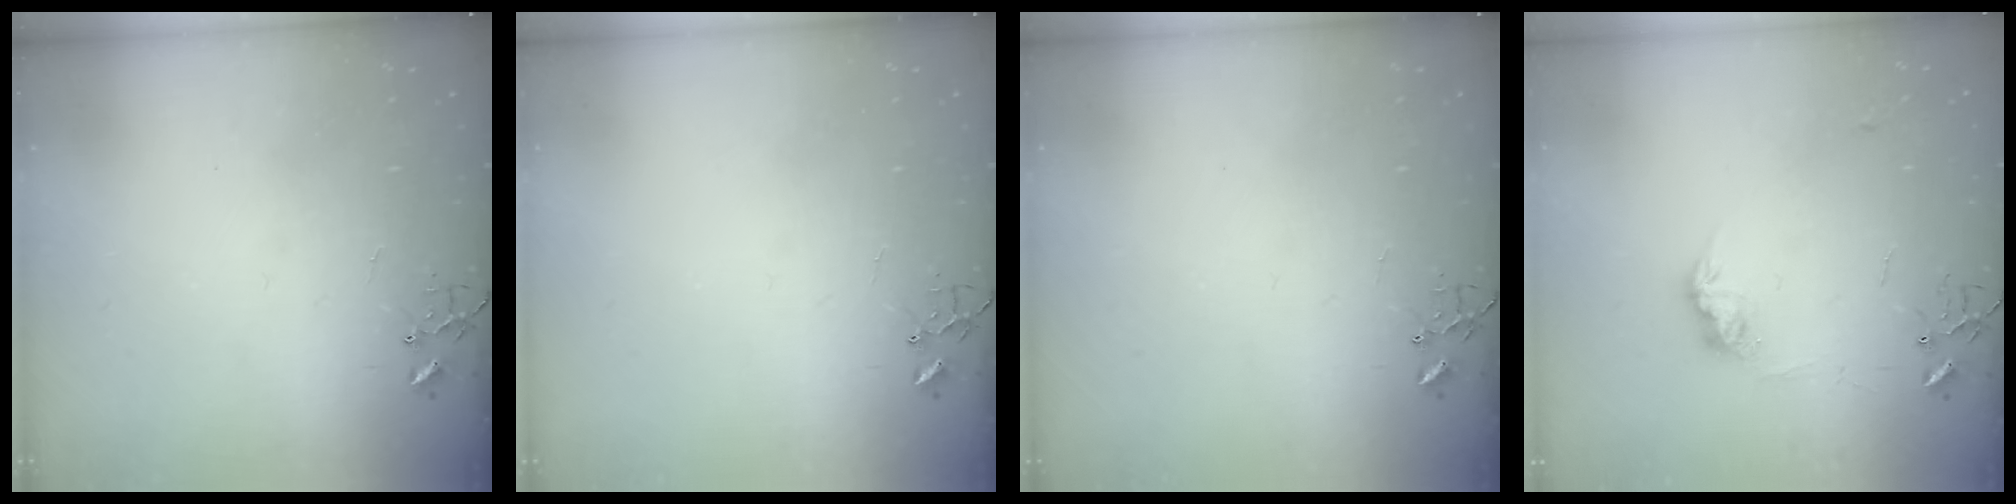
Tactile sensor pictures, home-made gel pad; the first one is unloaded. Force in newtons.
{"total": 0.0}
{"total": 0.0}
{"total": 9.4, "press": 9.3, "slide": 0.5}